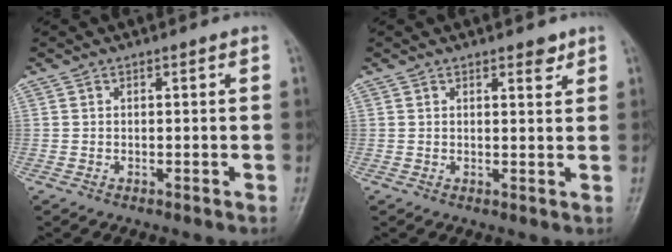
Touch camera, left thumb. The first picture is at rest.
{"total": 2.6, "force": [1.8, 1.0, 1.6], "torque": [-0.011, -0.010, 0.025]}